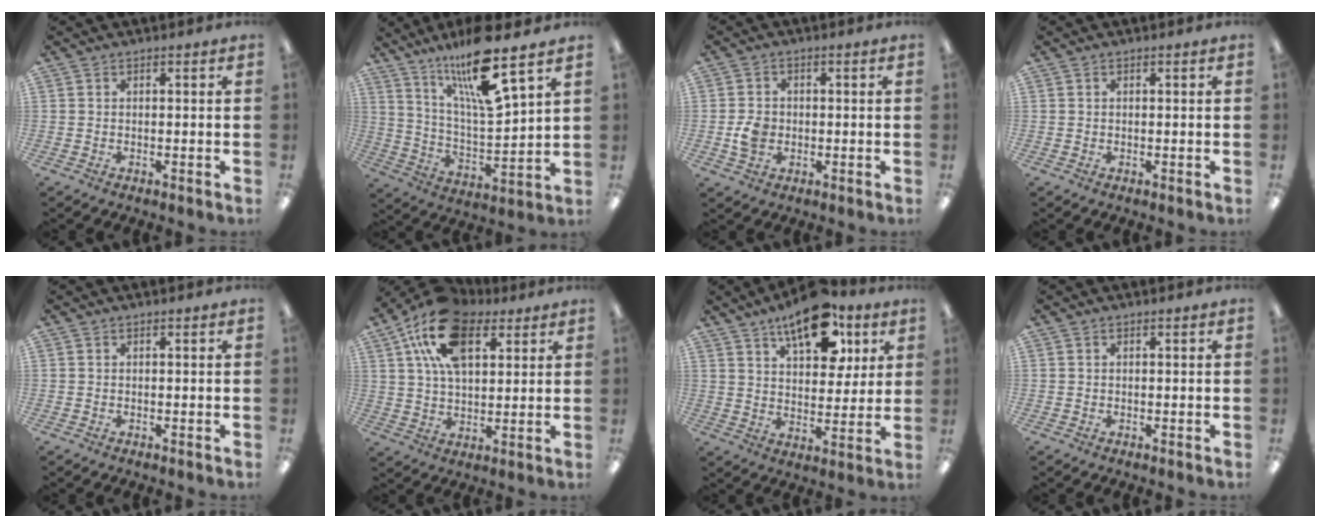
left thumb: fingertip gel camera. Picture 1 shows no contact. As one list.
[{"total": 16.7, "force": [12.3, 2.7, 11.0], "torque": [-0.205, -0.070, 0.202]}, {"total": 4.5, "force": [-0.7, 3.6, 2.6], "torque": [-0.043, 0.002, -0.014]}, {"total": 0.0}, {"total": 0.0}, {"total": 18.3, "force": [9.0, 10.3, 12.2], "torque": [-0.237, -0.011, 0.158]}, {"total": 16.5, "force": [10.0, 8.2, 10.2], "torque": [-0.139, -0.044, 0.169]}, {"total": 0.0}]